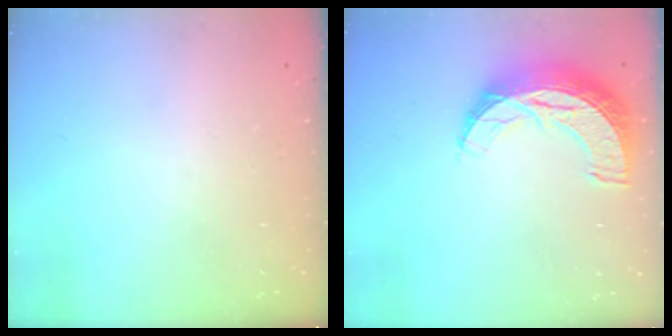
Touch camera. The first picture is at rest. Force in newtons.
{"total": 12.7, "press": 12.7, "slide": 0.8}